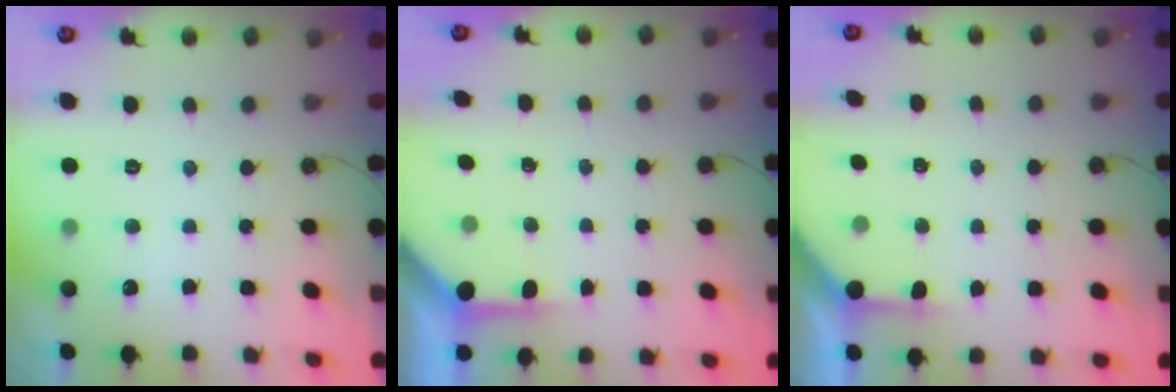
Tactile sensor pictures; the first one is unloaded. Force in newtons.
{"total": 3.9, "press": 3.8, "slide": 0.3}
{"total": 4.2, "press": 4.1, "slide": 0.4}